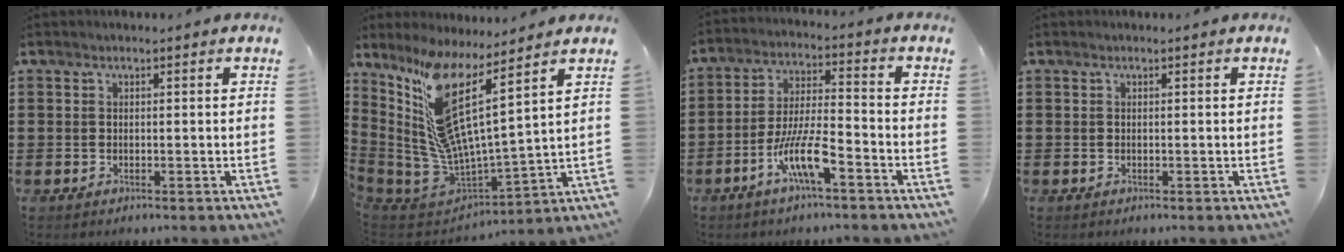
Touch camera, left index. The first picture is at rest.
{"total": 12.3, "force": [6.4, 1.8, 10.4], "torque": [-0.250, -0.078, 0.097]}
{"total": 9.2, "force": [-5.1, 1.9, 7.4], "torque": [-0.157, 0.000, -0.098]}
{"total": 0.0}